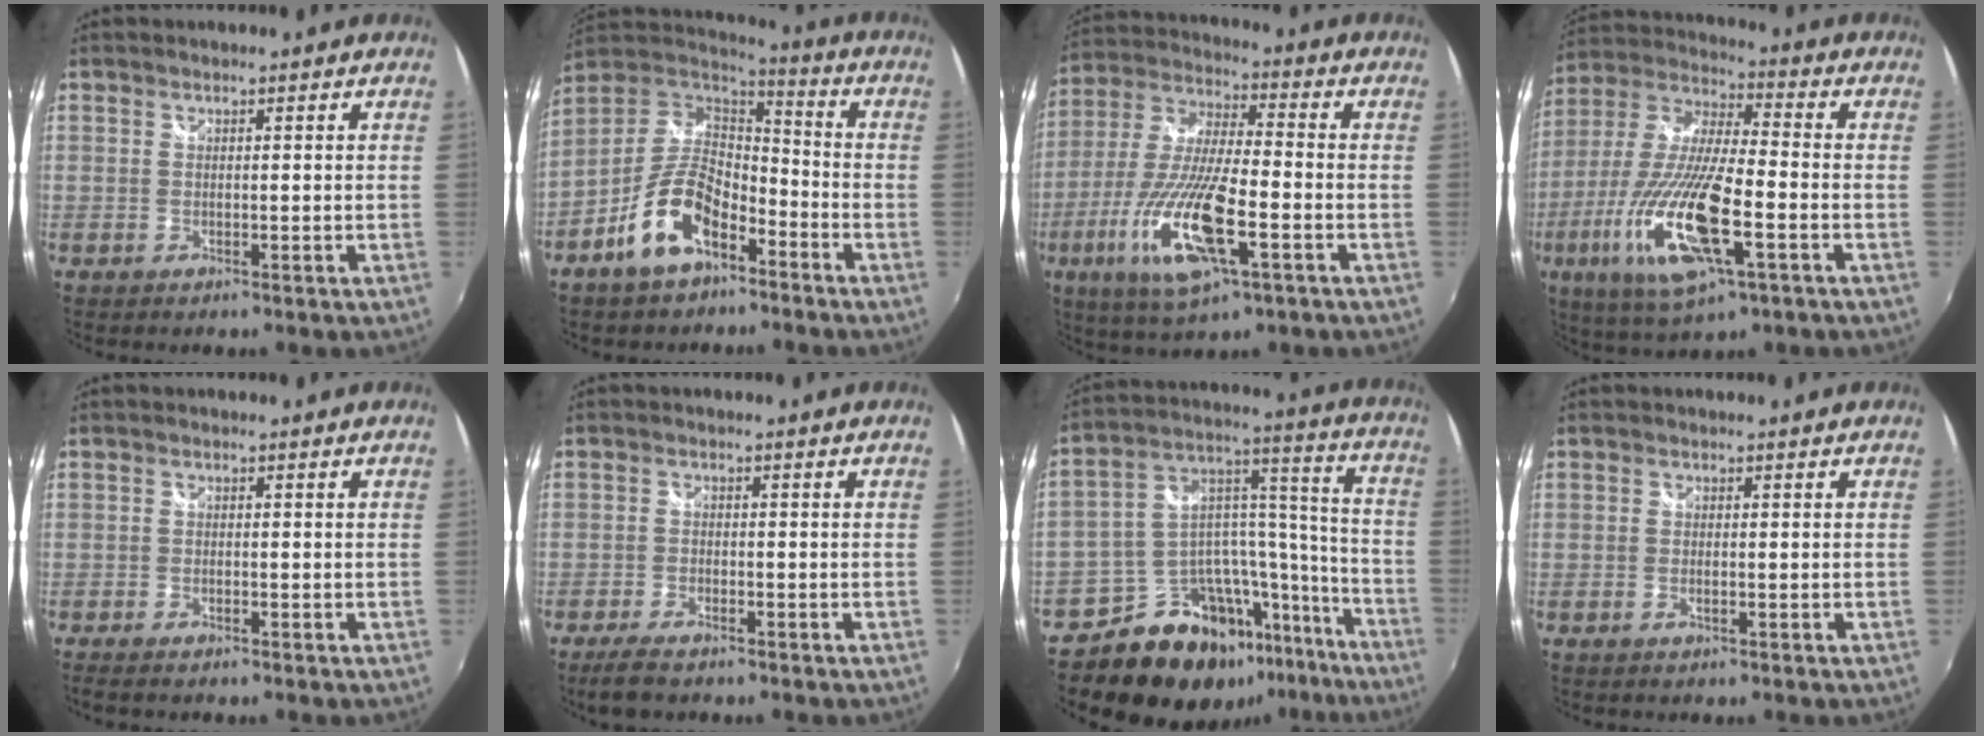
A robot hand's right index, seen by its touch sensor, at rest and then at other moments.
{"total": 13.9, "force": [-7.4, 6.9, 9.5], "torque": [-0.198, 0.006, -0.135]}
{"total": 18.6, "force": [-7.1, 4.8, 16.5], "torque": [-0.343, -0.031, -0.135]}
{"total": 21.0, "force": [-7.6, 5.6, 18.7], "torque": [-0.383, -0.039, -0.145]}
{"total": 2.5, "force": [-2.1, 0.7, 1.2], "torque": [-0.029, -0.012, -0.038]}
{"total": 4.9, "force": [-3.9, 1.5, 2.7], "torque": [-0.071, -0.012, -0.073]}
{"total": 23.0, "force": [-15.9, 13.3, 10.0], "torque": [-0.177, 0.077, -0.219]}
{"total": 0.9, "force": [-0.3, 0.2, 0.9], "torque": [-0.018, -0.001, -0.007]}